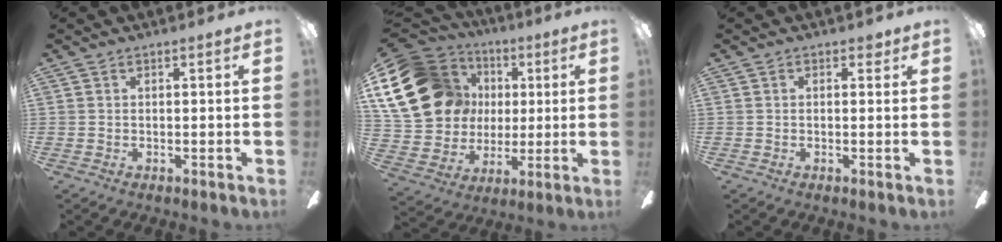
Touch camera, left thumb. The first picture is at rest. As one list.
[{"total": 22.8, "force": [5.6, 19.1, 11.1], "torque": [-0.223, 0.000, 0.124]}, {"total": 1.7, "force": [1.0, 1.1, 0.9], "torque": [-0.002, -0.001, 0.014]}]